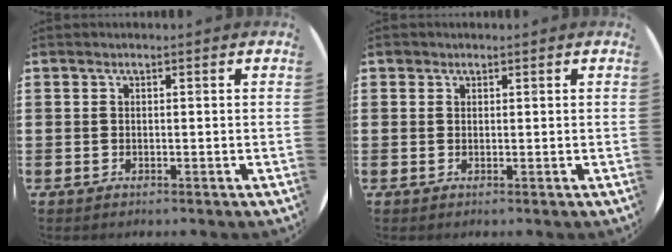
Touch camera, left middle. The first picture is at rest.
{"total": 0.7, "force": [0.6, 0.5, 0.0], "torque": [0.008, 0.000, 0.009]}